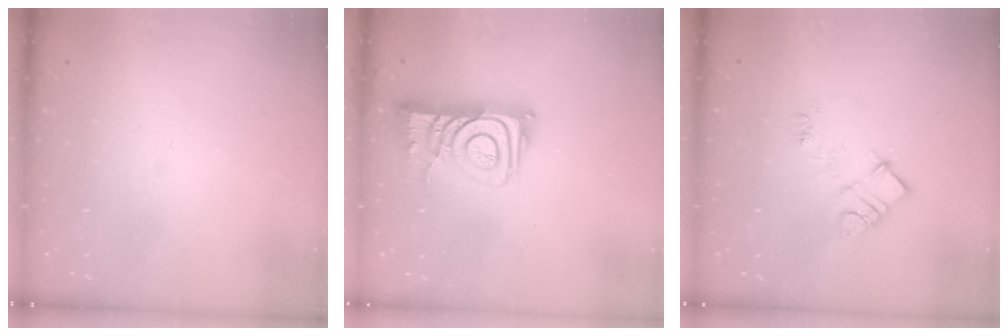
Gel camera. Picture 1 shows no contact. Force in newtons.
{"total": 10.9, "press": 10.9, "slide": 1.1}
{"total": 9.3, "press": 9.3, "slide": 0.5}